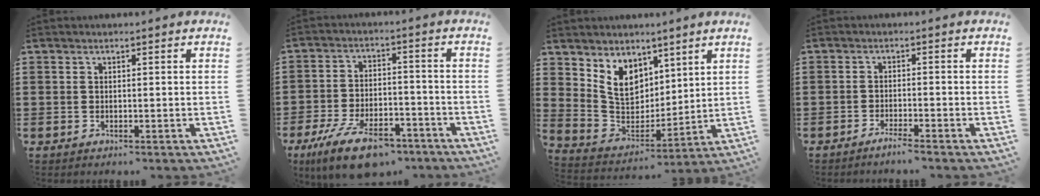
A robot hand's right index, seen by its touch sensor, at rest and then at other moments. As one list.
[{"total": 10.3, "force": [-7.5, 3.5, 6.1], "torque": [-0.128, 0.018, -0.139]}, {"total": 8.1, "force": [4.4, 6.1, 2.9], "torque": [-0.089, -0.014, 0.091]}, {"total": 2.0, "force": [-1.8, -0.1, 0.8], "torque": [-0.013, 0.000, -0.033]}]